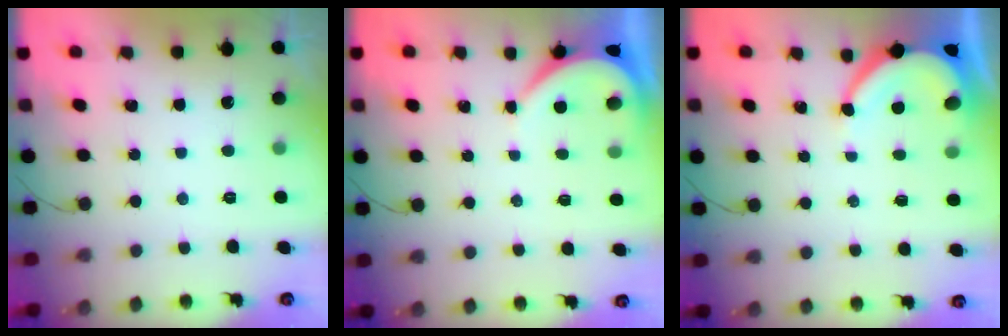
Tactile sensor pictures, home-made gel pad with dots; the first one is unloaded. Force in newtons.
{"total": 3.9, "press": 3.9, "slide": 0.6}
{"total": 6.5, "press": 6.4, "slide": 0.9}